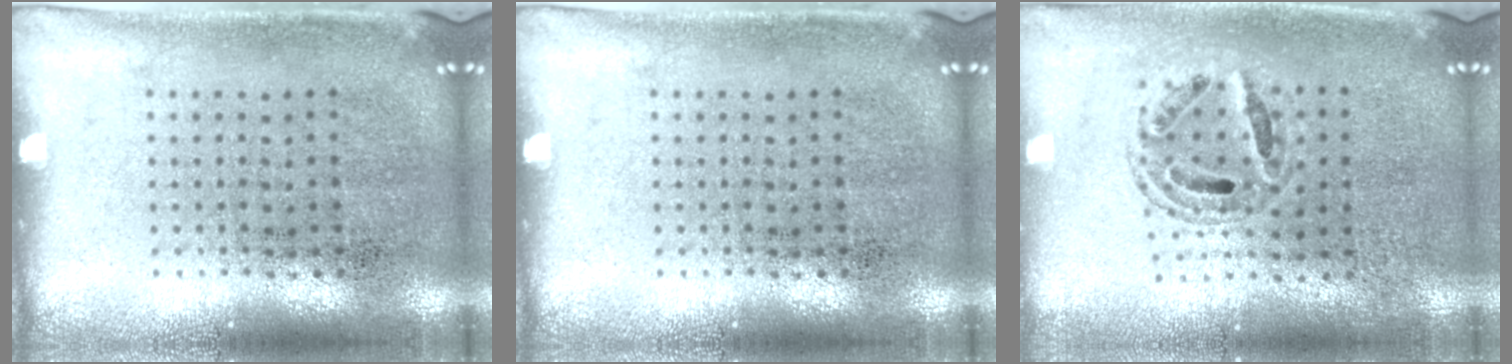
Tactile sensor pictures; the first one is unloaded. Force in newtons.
{"total": 0.0}
{"total": 0.7, "press": 0.7, "slide": 0.2}